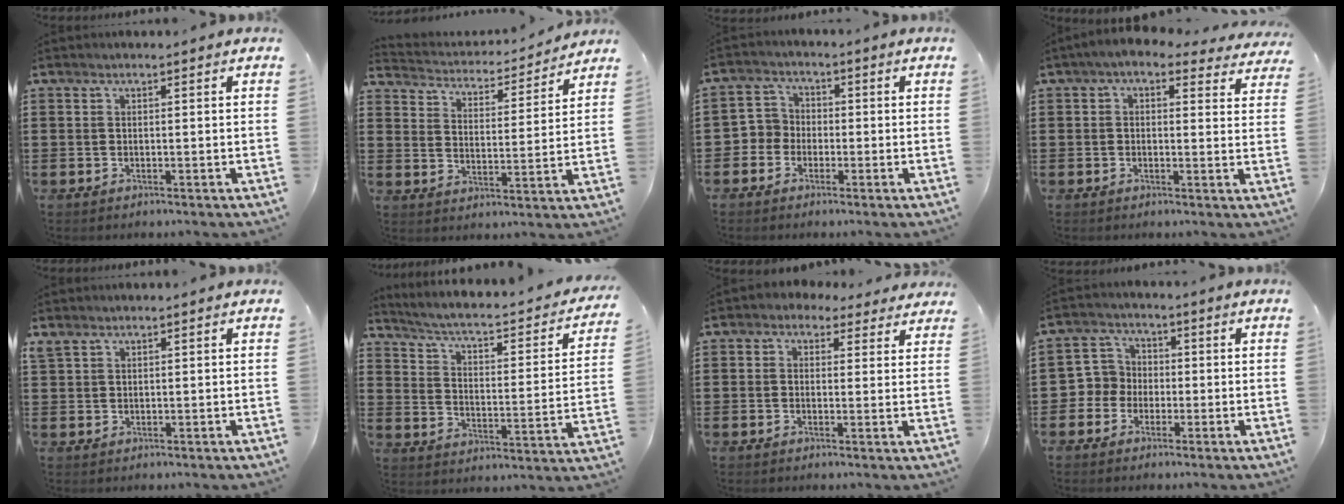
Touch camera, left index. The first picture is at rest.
{"total": 3.3, "force": [3.3, 0.5, 0.1], "torque": [-0.025, -0.029, 0.049]}
{"total": 3.6, "force": [-1.8, 3.1, 0.4], "torque": [-0.031, 0.007, -0.043]}
{"total": 2.9, "force": [1.8, 1.1, 2.0], "torque": [-0.045, -0.003, 0.030]}
{"total": 1.4, "force": [1.1, 0.6, 0.6], "torque": [-0.015, 0.002, 0.021]}
{"total": 2.9, "force": [1.9, 0.5, 2.1], "torque": [-0.056, -0.030, 0.018]}
{"total": 2.1, "force": [1.4, 1.4, 0.6], "torque": [-0.012, 0.003, 0.023]}
{"total": 4.4, "force": [-1.6, 4.0, 0.3], "torque": [-0.032, 0.008, -0.037]}